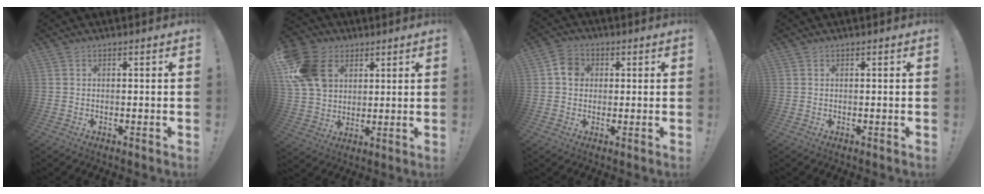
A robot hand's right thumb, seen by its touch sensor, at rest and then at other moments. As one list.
[{"total": 16.9, "force": [6.2, 13.0, 9.0], "torque": [-0.146, -0.019, 0.124]}, {"total": 6.4, "force": [1.2, 5.5, 3.0], "torque": [-0.034, 0.007, 0.023]}, {"total": 0.0}]